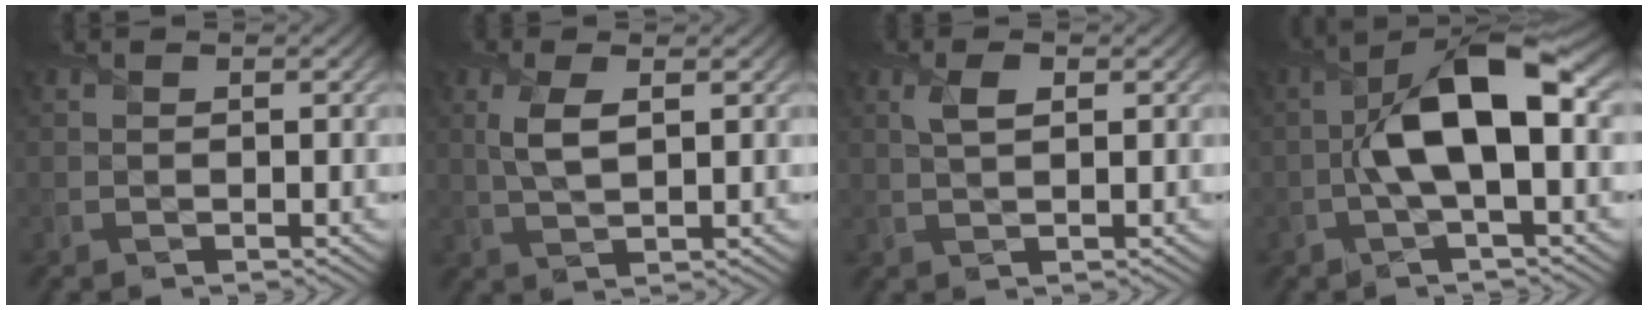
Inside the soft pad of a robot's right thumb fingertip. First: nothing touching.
{"total": 3.7, "force": [1.1, 1.5, 3.3], "torque": [-0.080, 0.000, 0.024]}
{"total": 2.4, "force": [0.9, 1.0, 2.0], "torque": [-0.043, 0.003, 0.018]}
{"total": 10.9, "force": [0.0, 4.0, 10.2], "torque": [-0.192, 0.013, -0.004]}